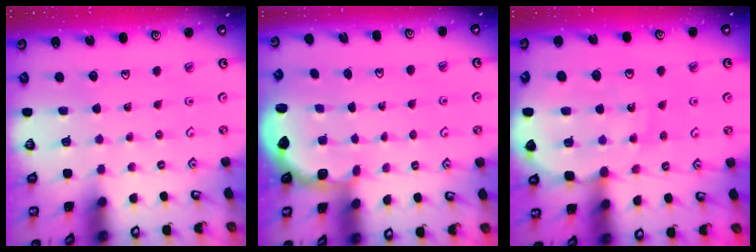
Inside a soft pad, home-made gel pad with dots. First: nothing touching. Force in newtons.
{"total": 2.7, "press": 2.3, "slide": 1.5}
{"total": 12.4, "press": 12.0, "slide": 3.0}